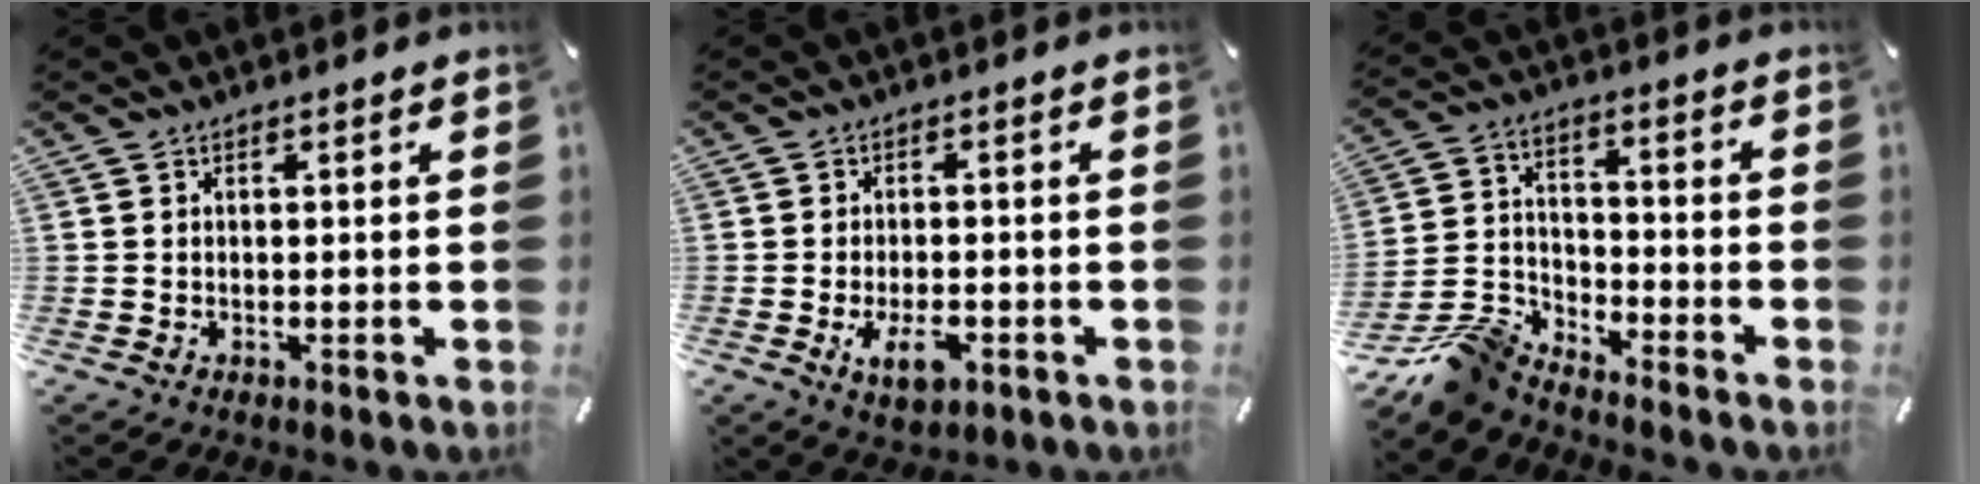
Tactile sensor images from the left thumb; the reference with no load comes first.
{"total": 6.0, "force": [-2.3, 3.1, 4.6], "torque": [-0.099, 0.003, -0.043]}
{"total": 11.7, "force": [-10.4, 3.9, 3.6], "torque": [-0.074, 0.046, -0.203]}